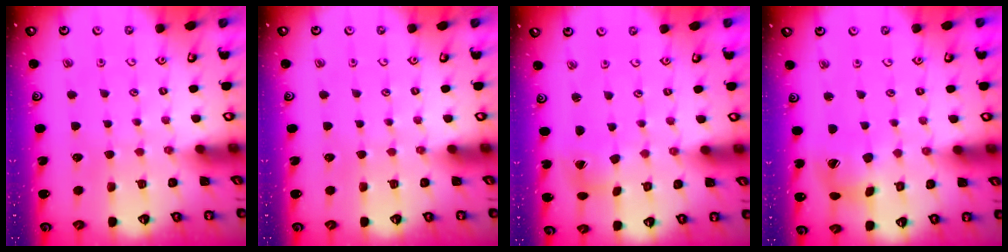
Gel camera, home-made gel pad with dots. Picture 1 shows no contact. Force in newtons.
{"total": 0.0}
{"total": 2.5, "press": 2.5, "slide": 0.3}
{"total": 9.2, "press": 9.1, "slide": 1.2}